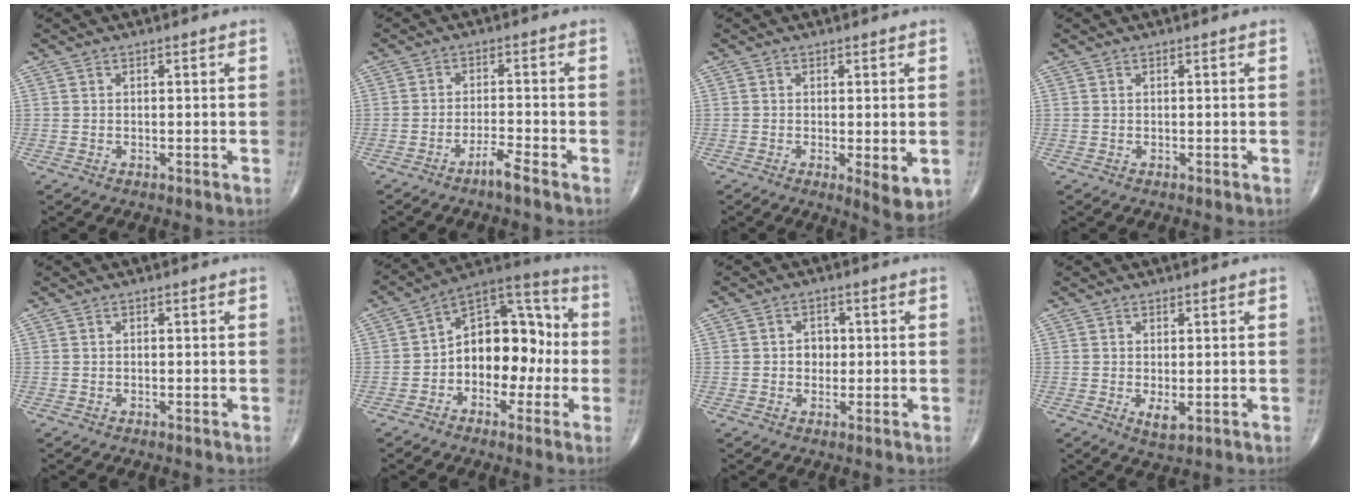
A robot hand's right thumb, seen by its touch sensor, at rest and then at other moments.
{"total": 3.4, "force": [-2.6, -0.2, 2.2], "torque": [-0.048, 0.012, -0.051]}
{"total": 4.9, "force": [-0.9, 1.5, 4.6], "torque": [-0.065, -0.015, -0.011]}
{"total": 0.0}
{"total": 0.0}
{"total": 15.1, "force": [-1.7, 9.9, 11.3], "torque": [-0.128, 0.051, -0.041]}
{"total": 3.2, "force": [0.0, 2.7, 1.7], "torque": [-0.005, 0.006, -0.004]}
{"total": 2.6, "force": [-0.4, 1.1, 2.4], "torque": [-0.035, -0.007, -0.001]}